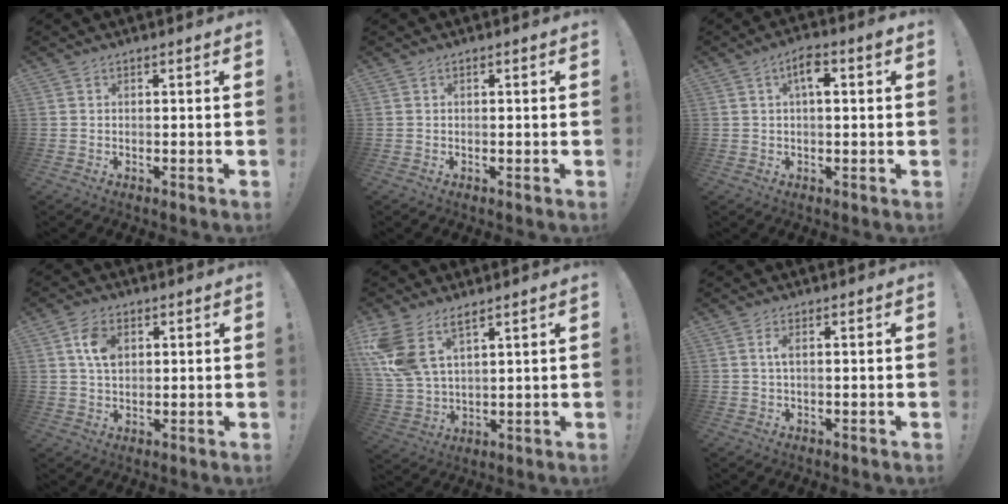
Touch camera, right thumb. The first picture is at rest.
{"total": 0.0}
{"total": 5.5, "force": [1.3, 1.9, 5.0], "torque": [-0.075, 0.004, 0.015]}
{"total": 7.5, "force": [2.2, 4.9, 5.2], "torque": [-0.079, 0.003, 0.042]}
{"total": 10.6, "force": [6.8, 5.1, 6.4], "torque": [-0.144, -0.025, 0.138]}
{"total": 2.0, "force": [0.2, 0.4, 2.0], "torque": [-0.034, 0.000, 0.000]}